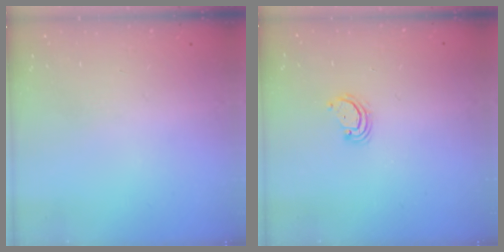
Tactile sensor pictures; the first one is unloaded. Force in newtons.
{"total": 2.9, "press": 2.9, "slide": 0.2}